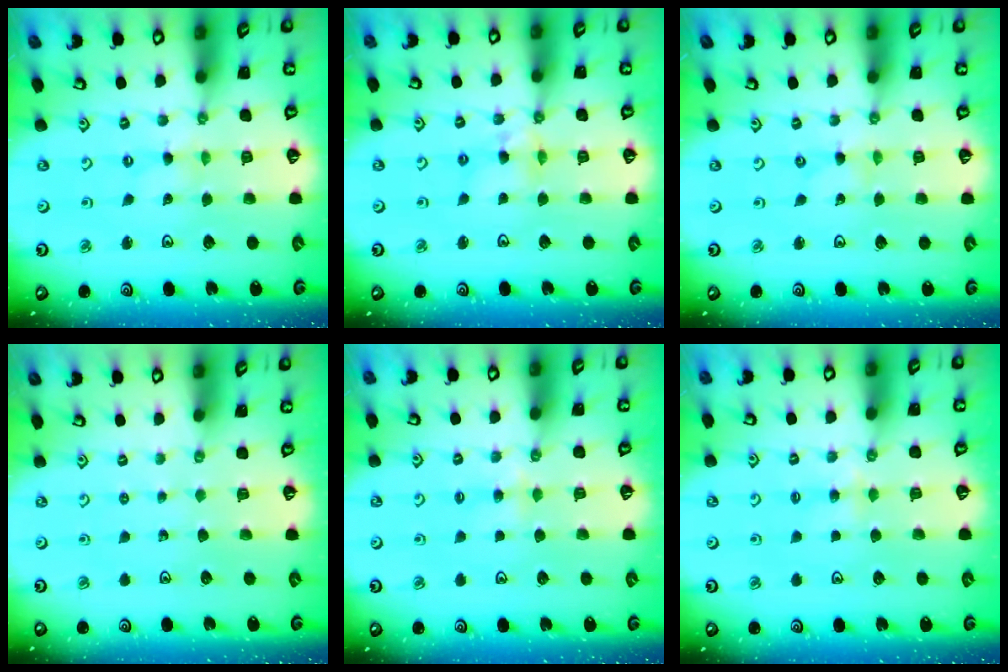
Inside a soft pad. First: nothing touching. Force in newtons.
{"total": 6.4, "press": 6.4, "slide": 0.5}
{"total": 0.0}
{"total": 0.0}
{"total": 4.0, "press": 4.0, "slide": 0.7}
{"total": 4.0, "press": 4.0, "slide": 0.7}